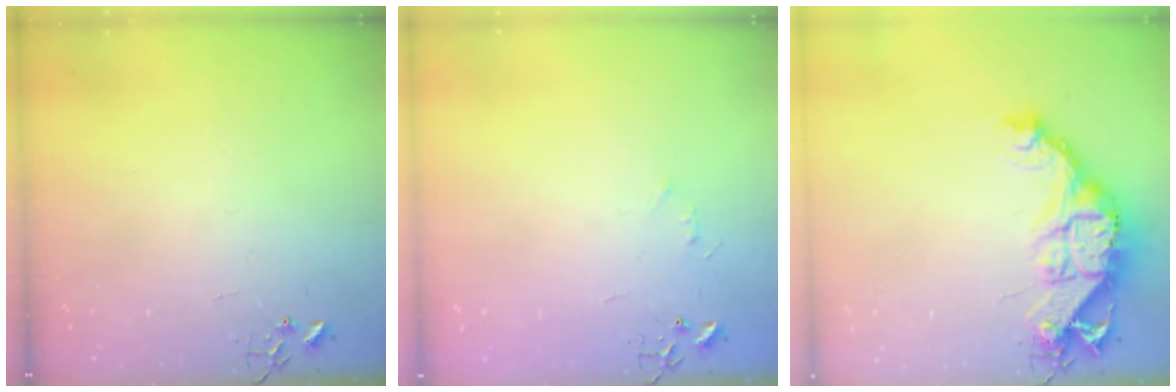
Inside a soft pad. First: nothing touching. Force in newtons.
{"total": 3.5, "press": 3.4, "slide": 0.4}
{"total": 18.1, "press": 18.0, "slide": 2.0}